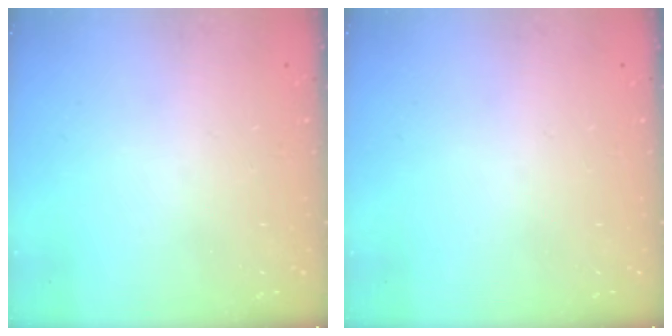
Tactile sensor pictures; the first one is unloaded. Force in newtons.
{"total": 0.0}